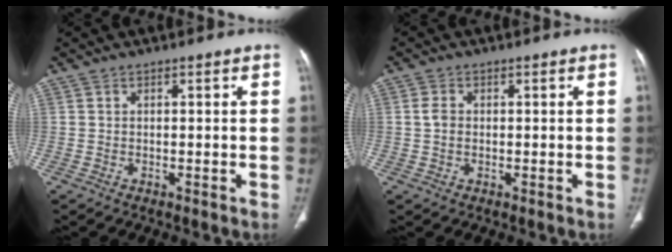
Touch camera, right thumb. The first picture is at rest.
{"total": 2.5, "force": [0.1, 1.9, 1.7], "torque": [-0.032, 0.005, 0.000]}